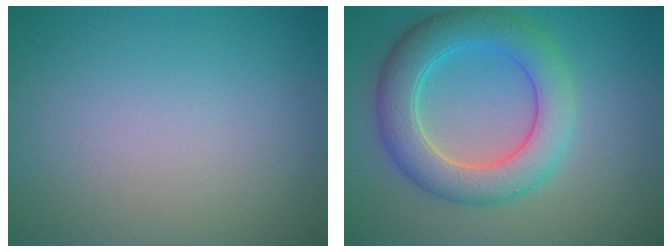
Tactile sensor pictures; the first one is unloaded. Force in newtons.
{"total": 6.5, "press": 6.5, "slide": 0.3}